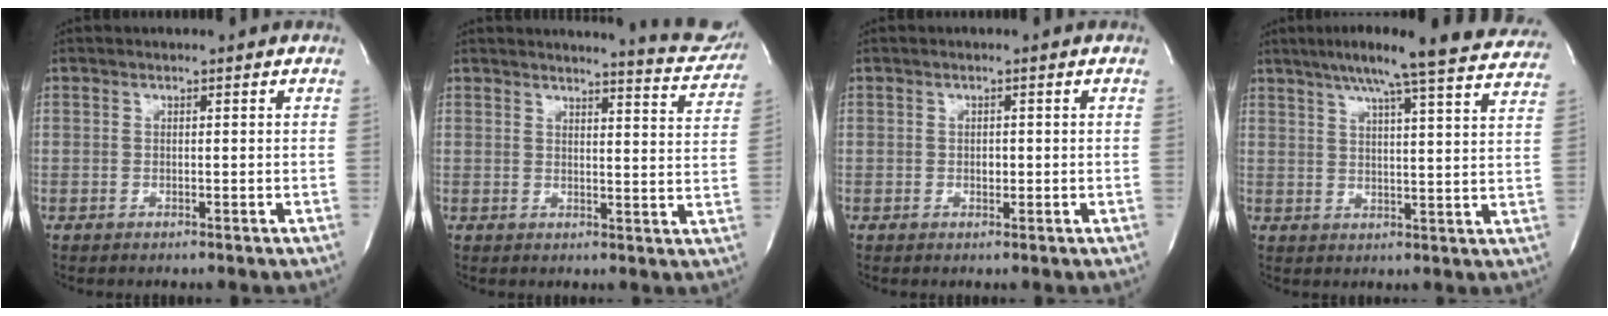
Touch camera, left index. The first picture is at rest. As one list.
[{"total": 9.9, "force": [9.7, 0.5, 2.0], "torque": [-0.019, -0.053, 0.094]}, {"total": 0.9, "force": [-0.2, 0.6, 0.7], "torque": [-0.011, -0.001, -0.002]}, {"total": 23.0, "force": [20.2, 0.9, 11.0], "torque": [-0.168, -0.019, 0.243]}]